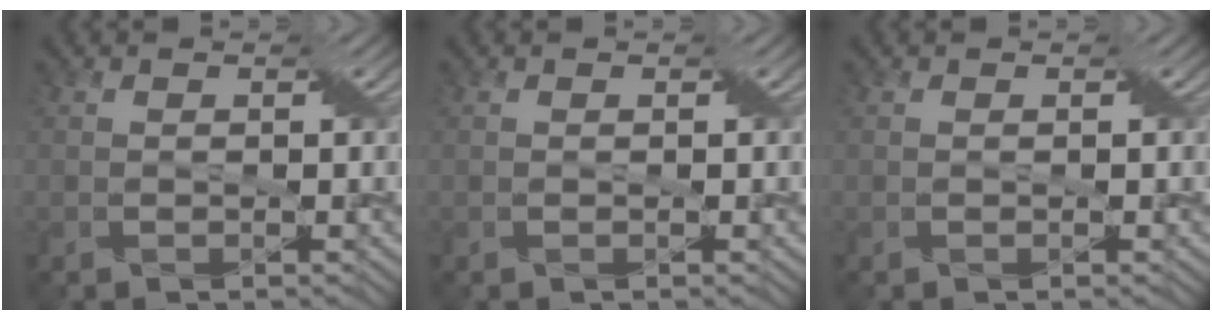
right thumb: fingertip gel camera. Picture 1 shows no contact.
{"total": 0.0}
{"total": 0.0}